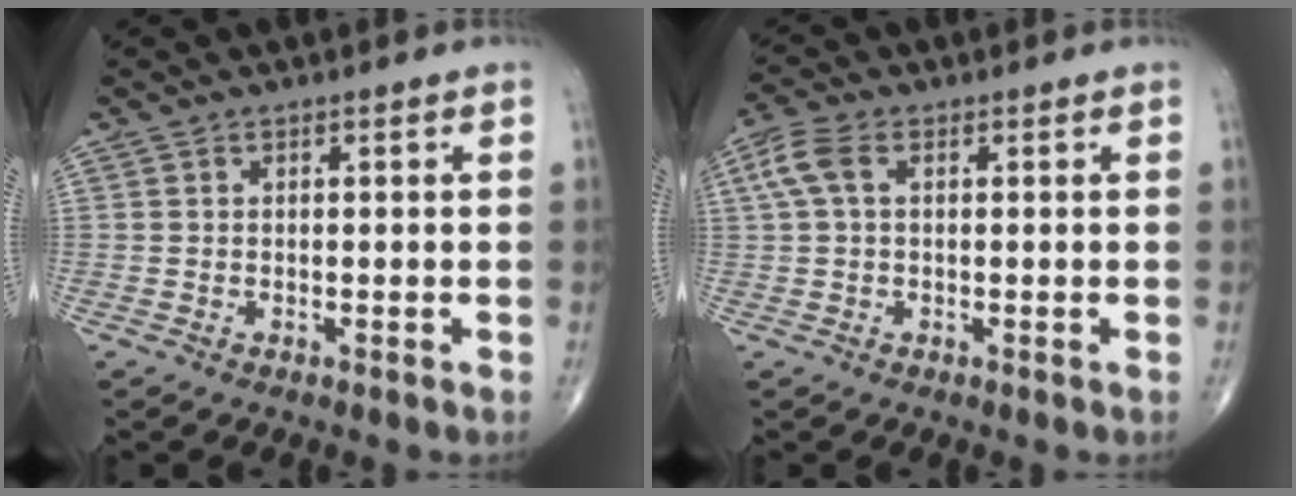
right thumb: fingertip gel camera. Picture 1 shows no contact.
{"total": 4.8, "force": [1.1, 2.8, 3.8], "torque": [-0.103, 0.019, 0.022]}